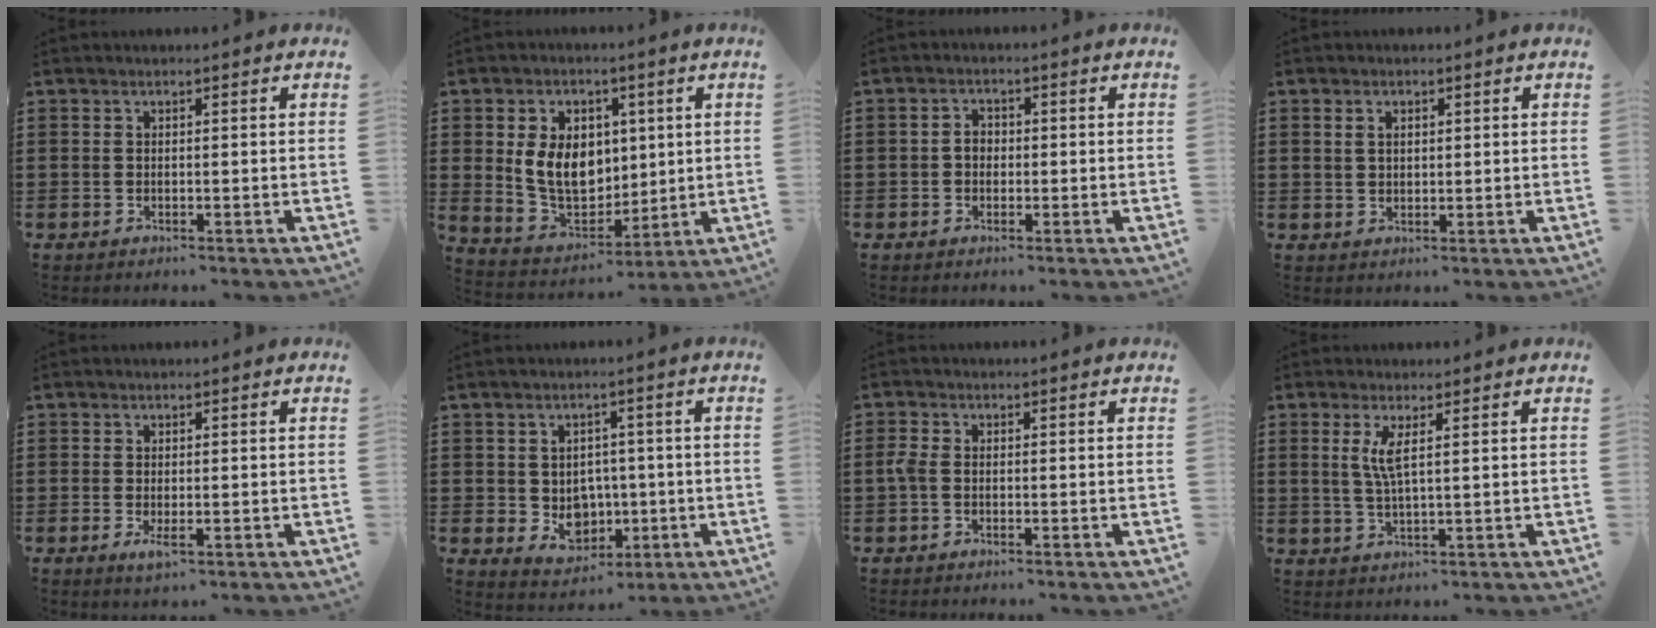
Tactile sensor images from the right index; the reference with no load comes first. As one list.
[{"total": 9.7, "force": [1.5, 7.5, 5.9], "torque": [-0.139, 0.010, 0.026]}, {"total": 2.1, "force": [-0.4, 1.6, 1.3], "torque": [-0.026, 0.006, -0.009]}, {"total": 1.7, "force": [0.7, 1.1, 1.1], "torque": [-0.026, 0.004, 0.012]}, {"total": 1.8, "force": [-0.3, 0.5, 1.8], "torque": [-0.040, -0.007, -0.006]}, {"total": 5.2, "force": [-0.9, 4.0, 3.1], "torque": [-0.049, -0.001, -0.017]}, {"total": 2.0, "force": [-0.6, 1.1, 1.5], "torque": [-0.045, -0.004, -0.016]}, {"total": 3.6, "force": [1.1, 0.3, 3.5], "torque": [-0.073, -0.002, 0.017]}]